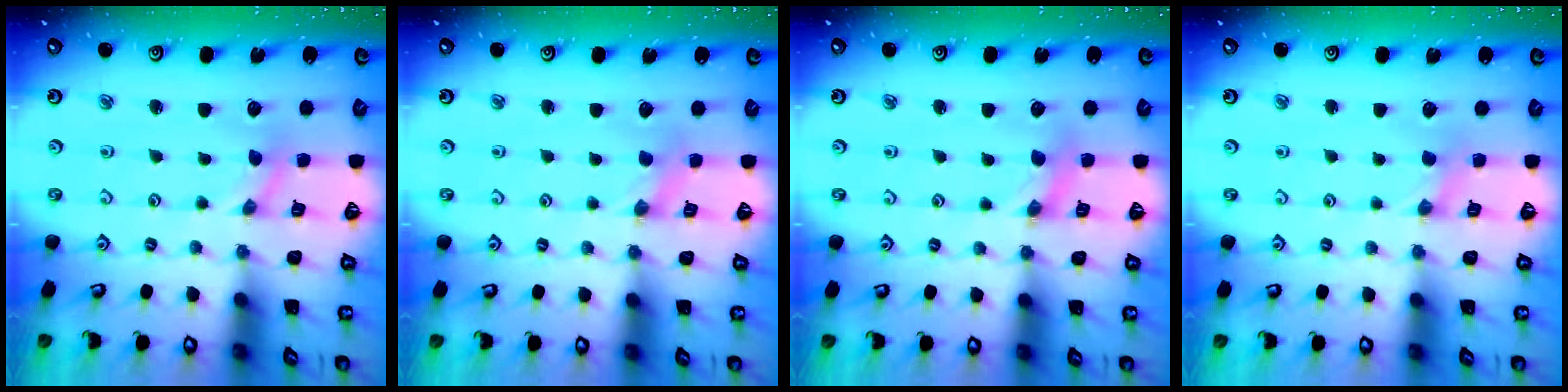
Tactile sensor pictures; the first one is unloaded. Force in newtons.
{"total": 0.0}
{"total": 1.7, "press": 1.7, "slide": 0.2}
{"total": 1.7, "press": 1.7, "slide": 0.2}